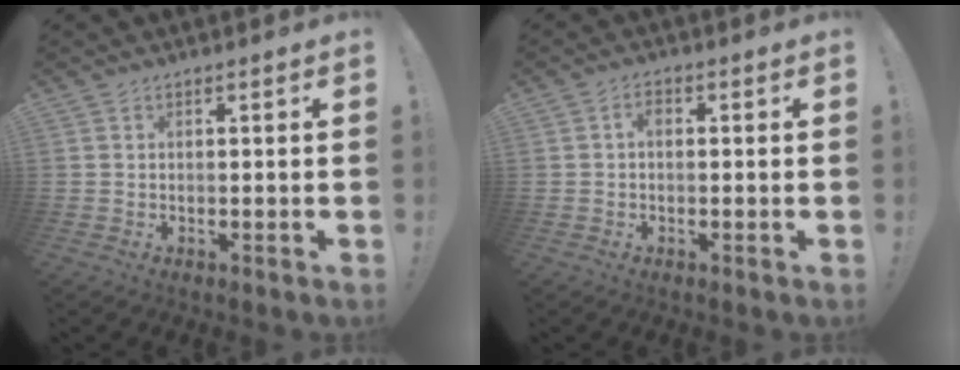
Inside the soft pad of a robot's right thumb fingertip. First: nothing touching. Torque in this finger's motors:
{"motor_torque": [0.09, 0.02, 0.10, -0.05, 0.00]}